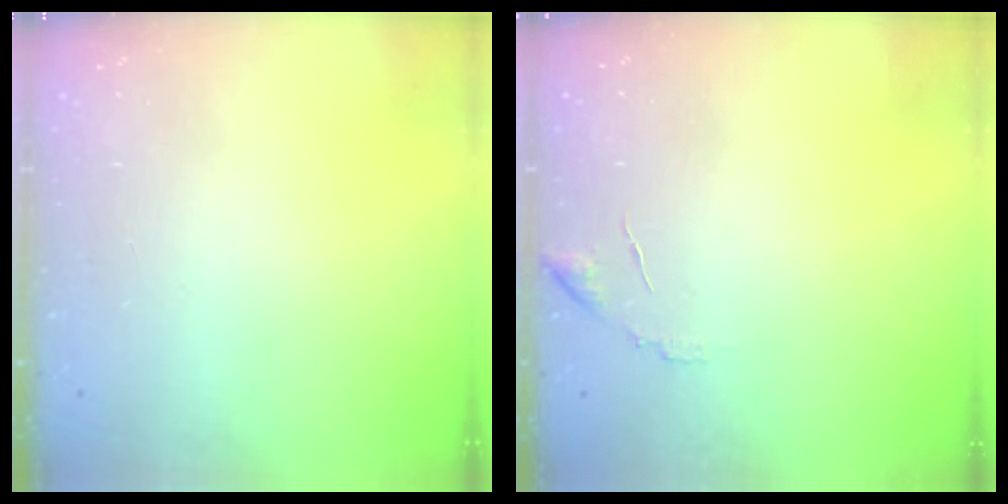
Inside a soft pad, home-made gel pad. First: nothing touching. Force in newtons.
{"total": 5.7, "press": 5.7, "slide": 0.3}